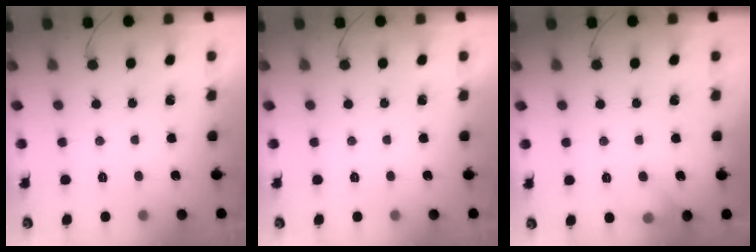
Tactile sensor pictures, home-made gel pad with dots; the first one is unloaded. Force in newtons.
{"total": 0.0}
{"total": 6.5, "press": 6.2, "slide": 1.7}